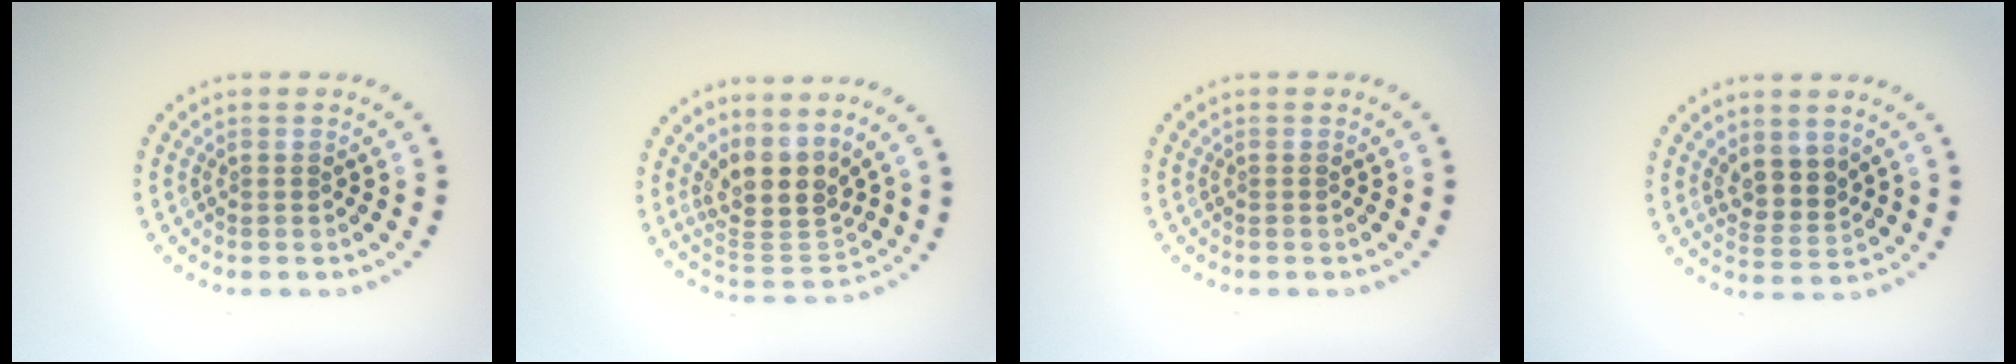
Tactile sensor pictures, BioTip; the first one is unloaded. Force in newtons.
{"total": 4.1, "press": 3.3, "slide": 2.5}
{"total": 0.0}
{"total": 2.7, "press": 2.3, "slide": 1.4}